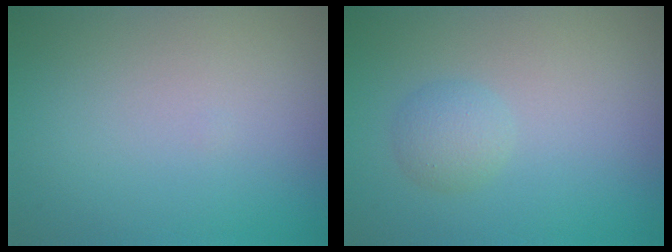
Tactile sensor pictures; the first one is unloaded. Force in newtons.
{"total": 1.9, "press": 1.9, "slide": 0.1}